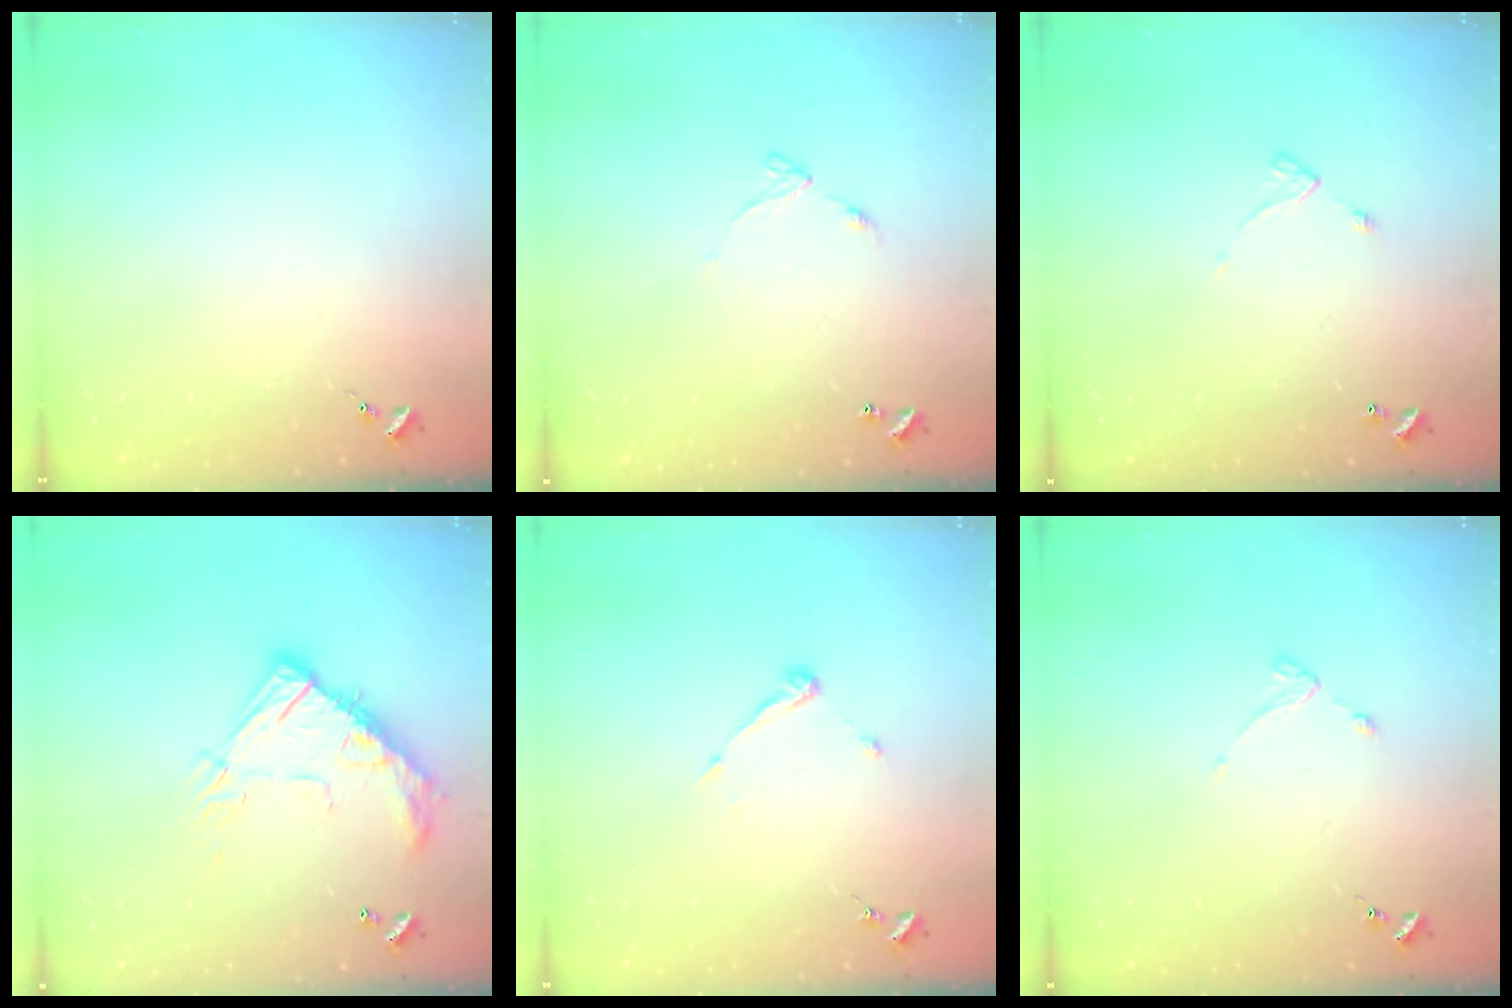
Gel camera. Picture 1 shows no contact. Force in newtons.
{"total": 5.9, "press": 5.9, "slide": 0.6}
{"total": 5.7, "press": 5.7, "slide": 0.5}
{"total": 17.2, "press": 17.2, "slide": 1.2}
{"total": 6.6, "press": 6.6, "slide": 0.5}
{"total": 2.6, "press": 2.6, "slide": 0.5}